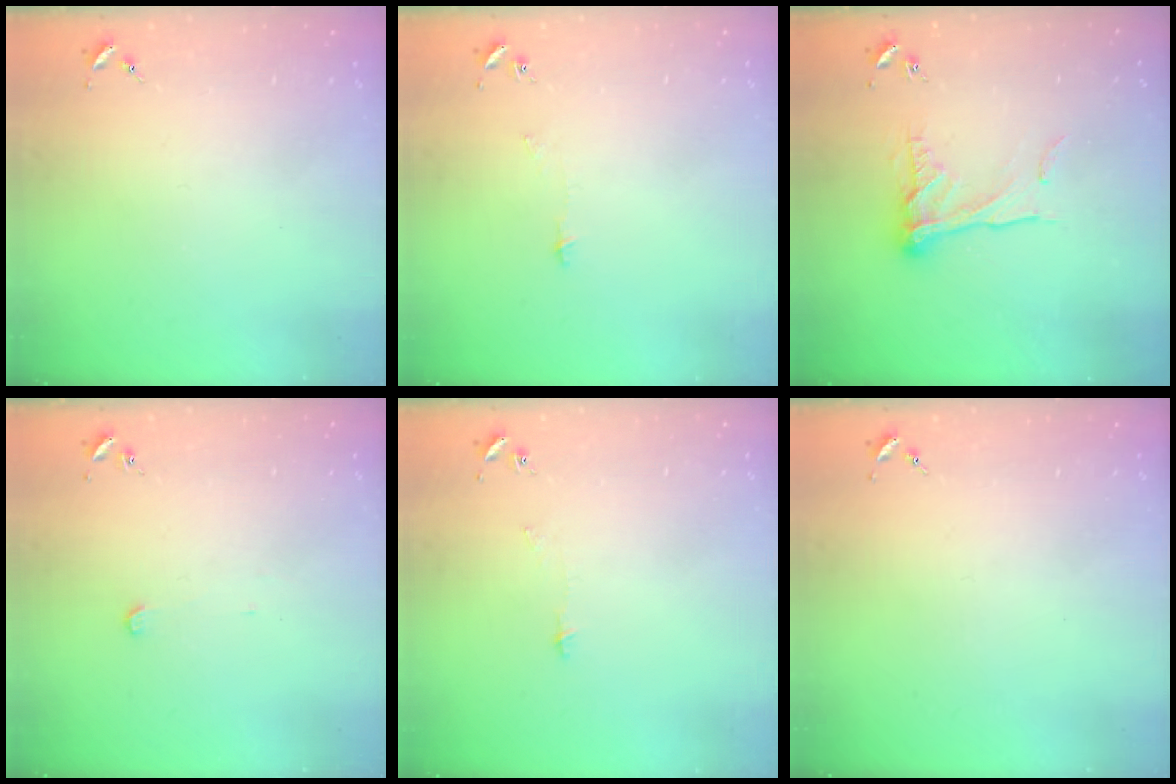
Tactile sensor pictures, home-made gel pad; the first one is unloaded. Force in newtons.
{"total": 3.6, "press": 3.6, "slide": 0.3}
{"total": 13.3, "press": 13.2, "slide": 1.2}
{"total": 2.4, "press": 2.4, "slide": 0.2}
{"total": 3.6, "press": 3.6, "slide": 0.3}
{"total": 0.0}